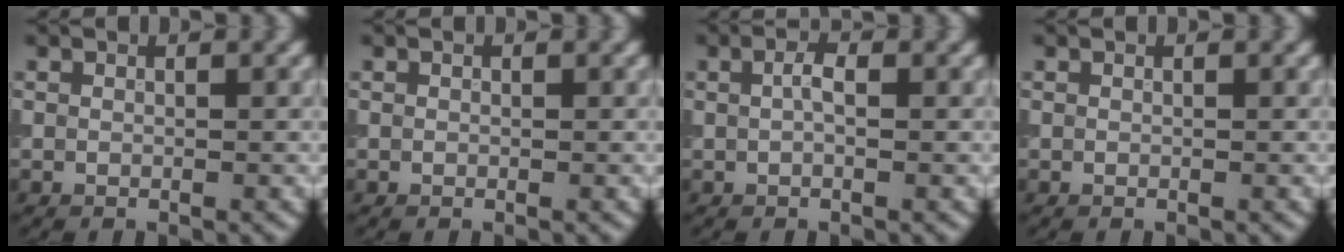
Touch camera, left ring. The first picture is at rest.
{"total": 0.0}
{"total": 1.4, "force": [0.2, 0.5, 1.3], "torque": [-0.028, 0.002, 0.001]}
{"total": 0.0}